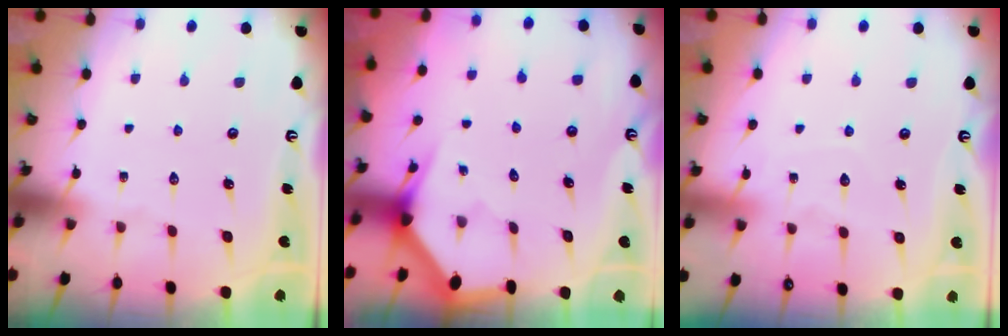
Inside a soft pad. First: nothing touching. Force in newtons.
{"total": 2.9, "press": 2.9, "slide": 0.0}
{"total": 5.9, "press": 5.8, "slide": 0.6}